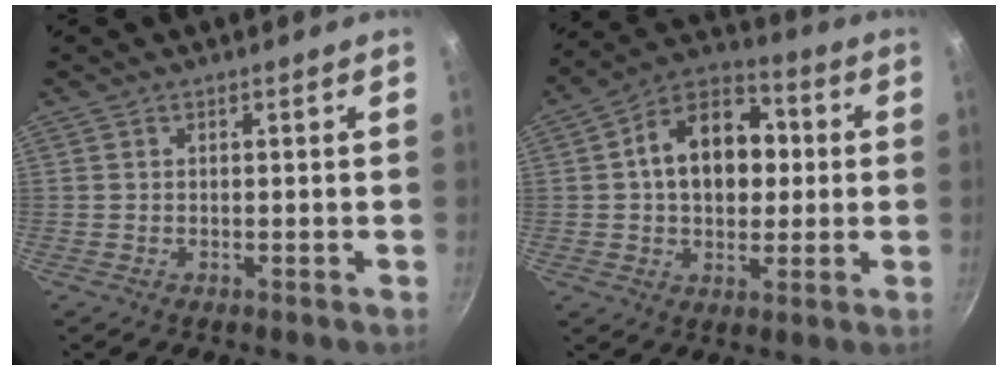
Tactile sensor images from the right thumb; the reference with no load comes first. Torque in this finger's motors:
{"motor_torque": [0.46, 2.78, 1.24, -0.56, 0.08]}